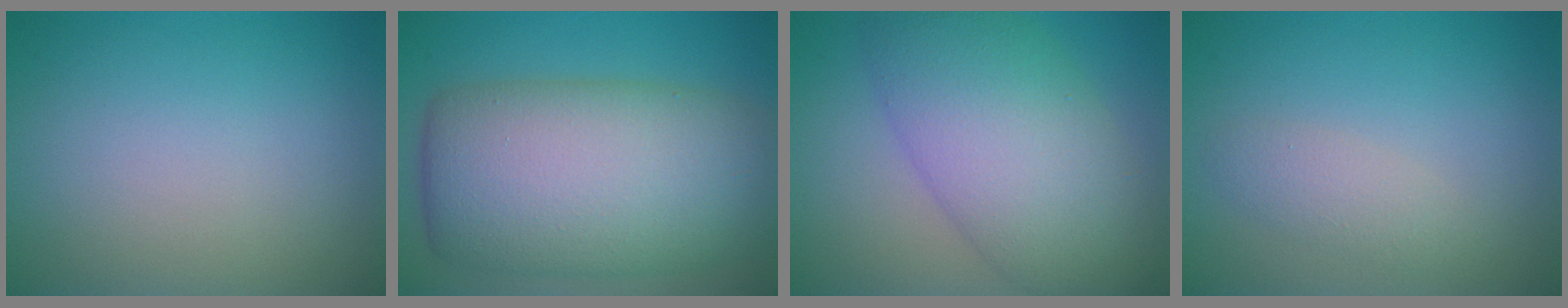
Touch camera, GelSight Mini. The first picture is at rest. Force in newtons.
{"total": 13.2, "press": 13.2, "slide": 0.4}
{"total": 9.9, "press": 9.9, "slide": 0.1}
{"total": 1.8, "press": 1.8, "slide": 0.2}